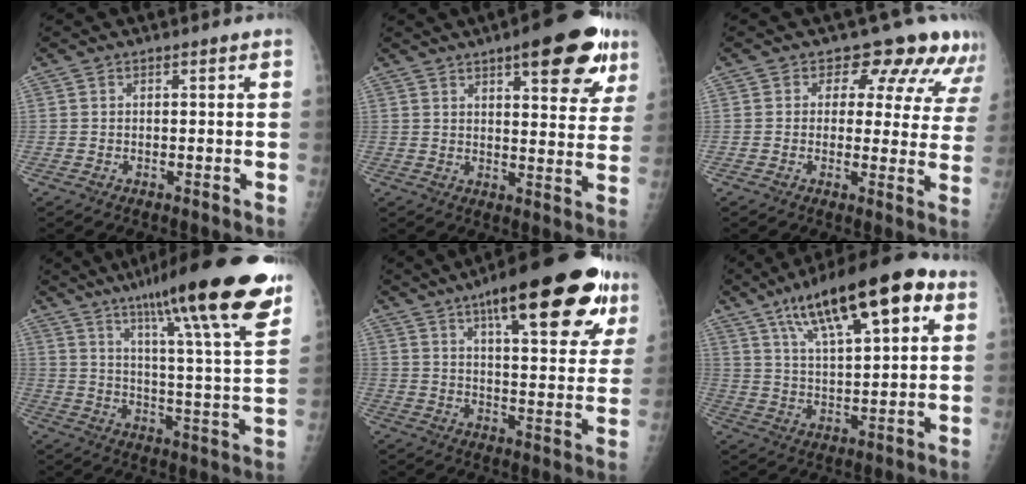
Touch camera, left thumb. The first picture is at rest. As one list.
[{"total": 16.1, "force": [8.8, 5.1, 12.5], "torque": [-0.128, -0.030, 0.114]}, {"total": 10.6, "force": [8.1, 5.9, 3.5], "torque": [0.013, -0.033, 0.068]}, {"total": 24.5, "force": [16.2, 2.6, 18.1], "torque": [-0.259, -0.050, 0.239]}, {"total": 26.7, "force": [14.5, 7.7, 21.1], "torque": [-0.280, -0.025, 0.212]}, {"total": 19.9, "force": [9.8, 6.7, 16.0], "torque": [-0.234, -0.008, 0.159]}]